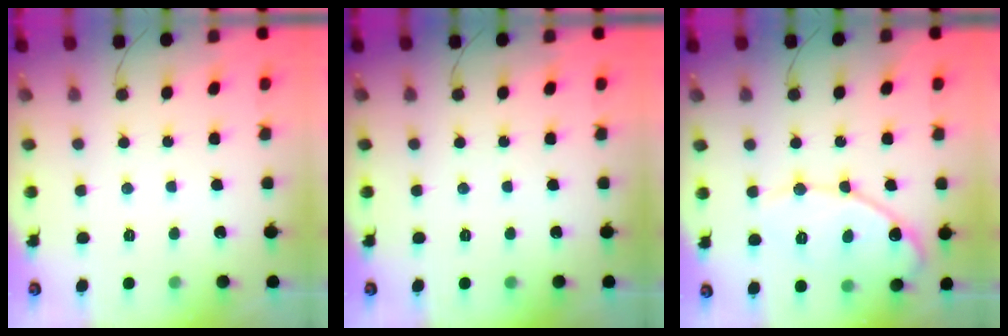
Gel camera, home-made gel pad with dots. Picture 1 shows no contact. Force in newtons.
{"total": 0.0}
{"total": 13.3, "press": 13.2, "slide": 1.3}